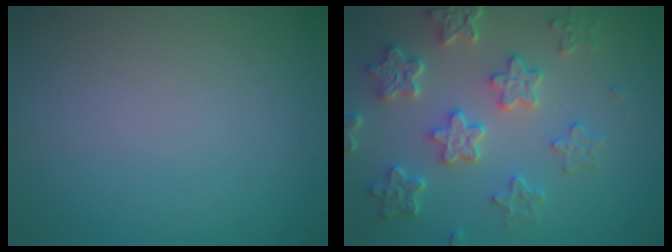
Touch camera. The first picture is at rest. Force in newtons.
{"total": 5.8, "press": 4.6, "slide": 3.6}